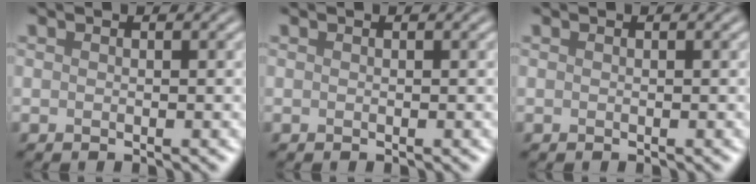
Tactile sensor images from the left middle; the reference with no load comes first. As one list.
[{"total": 0.0}, {"total": 0.0}]